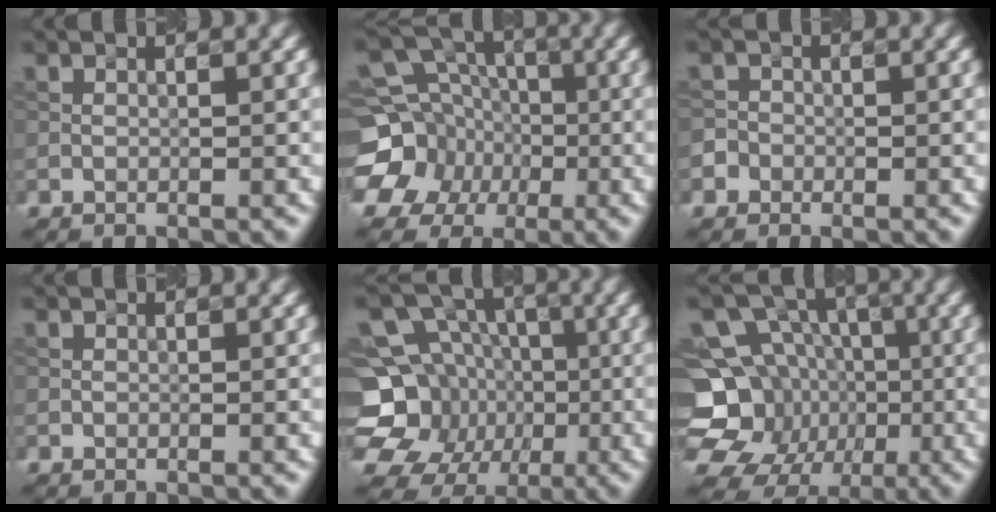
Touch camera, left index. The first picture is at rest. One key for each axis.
{"total": 10.5, "fx": -2.5, "fy": 9.5, "fz": 3.6, "tx": -0.086, "ty": 0.001, "tz": -0.066}
{"total": 1.6, "fx": -0.7, "fy": 1.5, "fz": 0.2, "tx": 0.007, "ty": 0.008, "tz": -0.017}
{"total": 0.0}
{"total": 13.2, "fx": -2.8, "fy": 12.2, "fz": 4.3, "tx": -0.121, "ty": -0.009, "tz": -0.061}
{"total": 14.9, "fx": -3.3, "fy": 13.7, "fz": 4.9, "tx": -0.132, "ty": -0.012, "tz": -0.066}